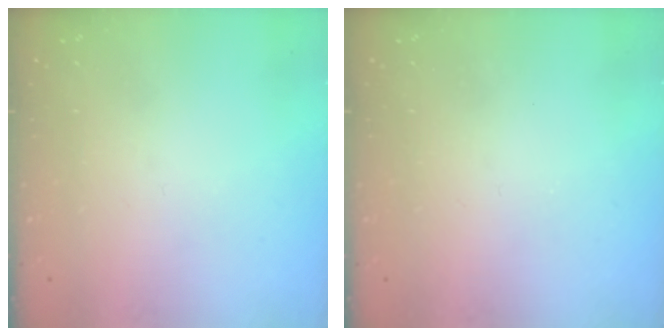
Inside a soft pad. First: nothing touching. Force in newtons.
{"total": 1.8, "press": 1.8, "slide": 0.4}